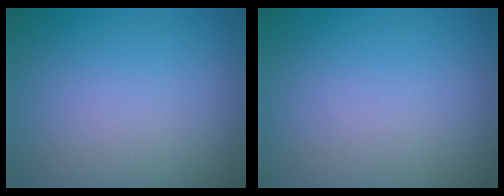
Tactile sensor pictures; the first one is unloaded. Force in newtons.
{"total": 0.0}